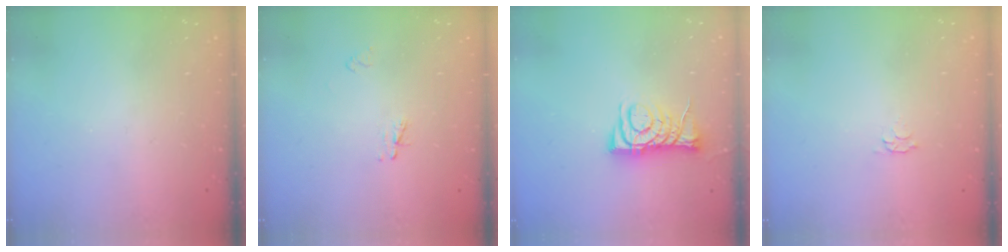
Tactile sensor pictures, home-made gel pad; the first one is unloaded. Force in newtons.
{"total": 2.3, "press": 2.3, "slide": 0.3}
{"total": 8.8, "press": 8.8, "slide": 0.7}
{"total": 2.8, "press": 2.7, "slide": 0.5}